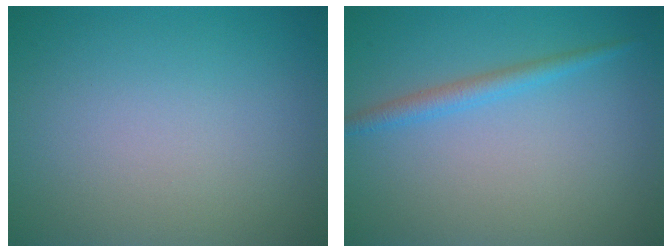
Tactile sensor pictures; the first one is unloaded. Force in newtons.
{"total": 1.8, "press": 1.8, "slide": 0.1}